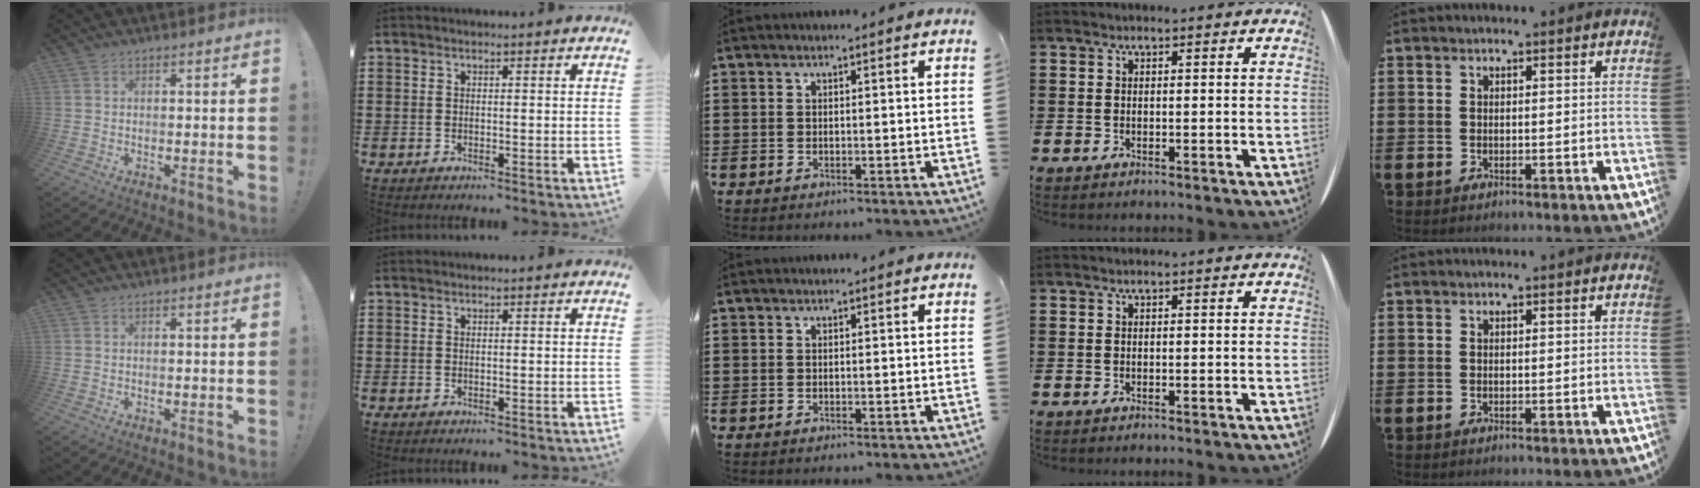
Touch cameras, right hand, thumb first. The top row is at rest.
{}